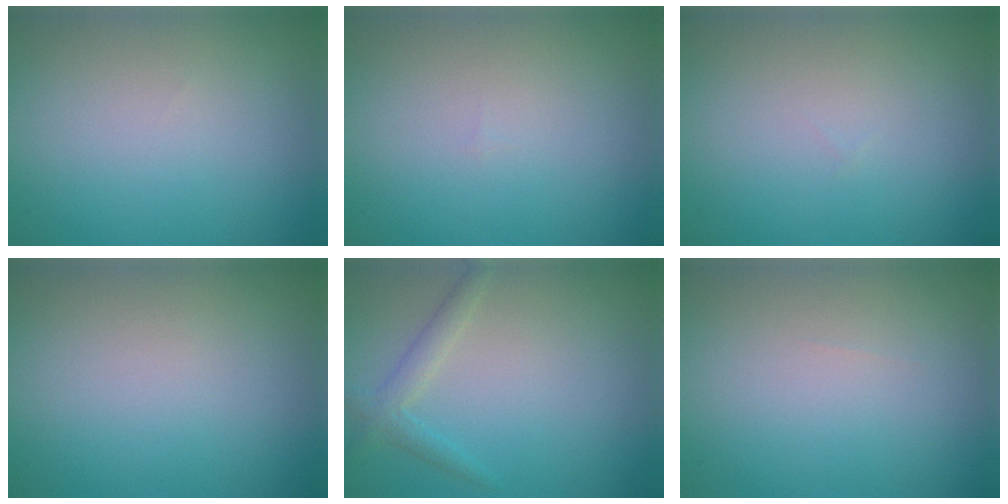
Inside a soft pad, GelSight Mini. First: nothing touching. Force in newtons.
{"total": 0.0}
{"total": 0.0}
{"total": 0.0}
{"total": 1.9, "press": 1.9, "slide": 0.2}
{"total": 0.0}